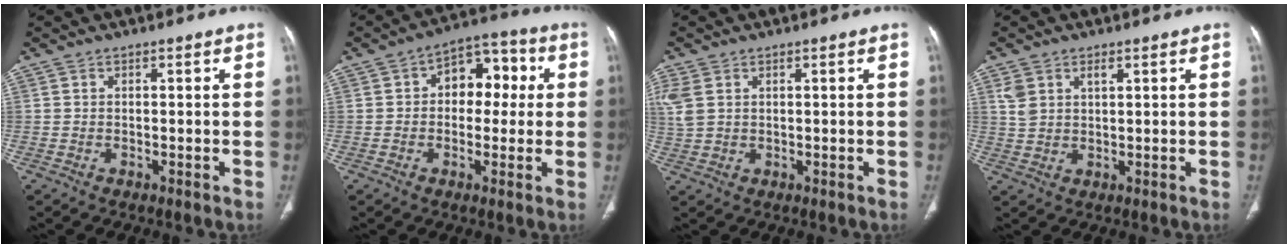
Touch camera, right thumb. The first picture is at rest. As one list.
[{"total": 10.4, "force": [1.5, 7.0, 7.5], "torque": [-0.061, 0.028, 0.014]}, {"total": 5.2, "force": [1.8, 3.6, 3.4], "torque": [-0.096, 0.007, 0.047]}, {"total": 4.1, "force": [2.1, 2.5, 2.5], "torque": [-0.044, -0.005, 0.049]}]